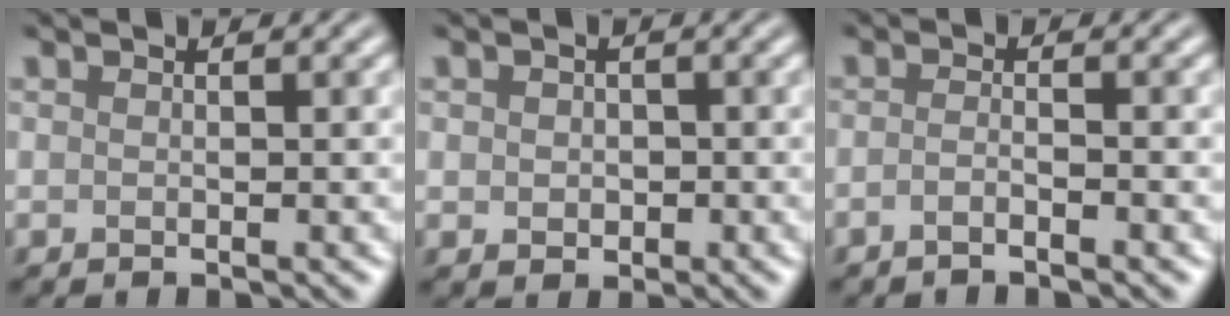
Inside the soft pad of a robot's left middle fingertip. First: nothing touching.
{"total": 1.5, "force": [0.0, 1.3, 0.7], "torque": [-0.010, -0.003, -0.002]}
{"total": 1.4, "force": [-0.9, 0.3, 1.0], "torque": [-0.015, -0.004, -0.024]}